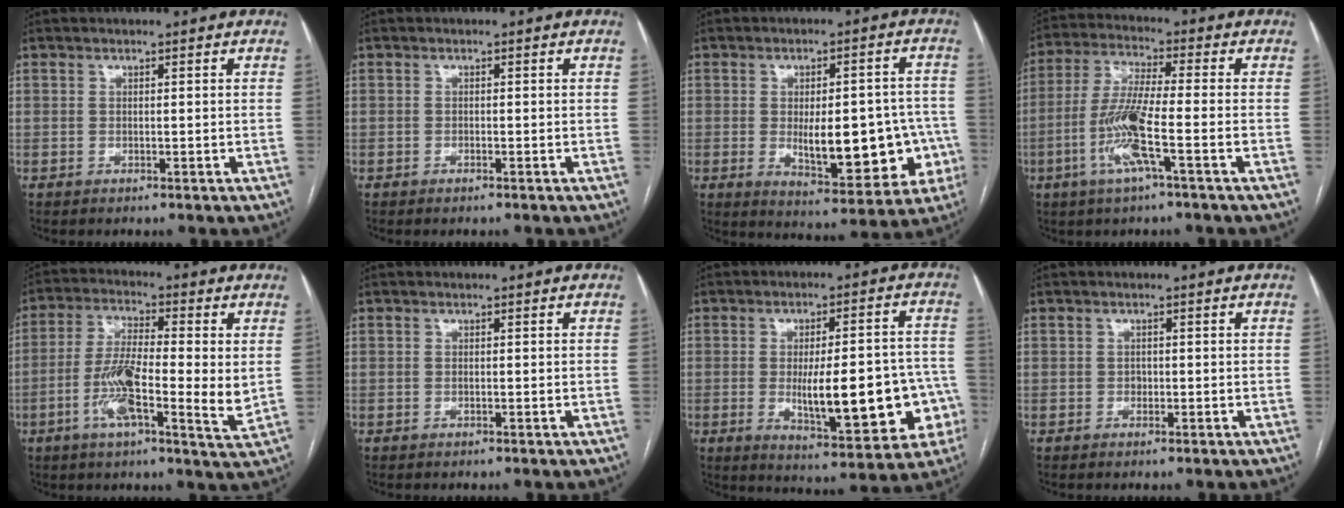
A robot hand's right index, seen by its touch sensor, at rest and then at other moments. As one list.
[{"total": 0.5, "force": [-0.4, 0.1, 0.3], "torque": [-0.011, -0.001, -0.004]}, {"total": 15.3, "force": [-2.8, 6.0, 13.8], "torque": [-0.172, 0.017, -0.018]}, {"total": 10.1, "force": [-3.4, 0.1, 9.5], "torque": [-0.198, -0.006, -0.073]}, {"total": 12.4, "force": [-1.5, 2.2, 12.1], "torque": [-0.218, -0.003, -0.036]}, {"total": 0.0}, {"total": 17.7, "force": [-3.7, 5.1, 16.6], "torque": [-0.193, 0.020, -0.031]}, {"total": 0.7, "force": [-0.2, 0.6, 0.4], "torque": [-0.004, 0.003, -0.003]}]